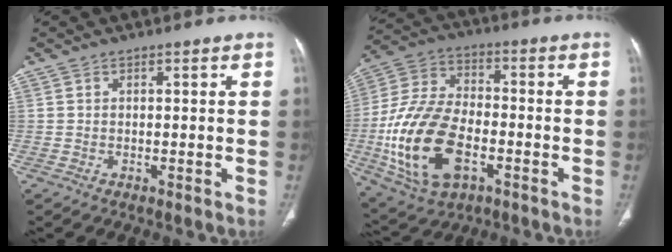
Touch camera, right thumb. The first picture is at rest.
{"total": 20.0, "force": [-5.6, 11.6, 15.4], "torque": [-0.303, 0.017, -0.096]}